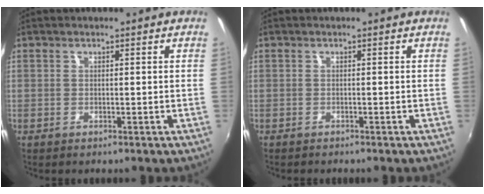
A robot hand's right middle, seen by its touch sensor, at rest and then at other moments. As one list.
[{"total": 0.7, "force": [-0.7, 0.2, 0.0], "torque": [-0.003, -0.001, -0.011]}]